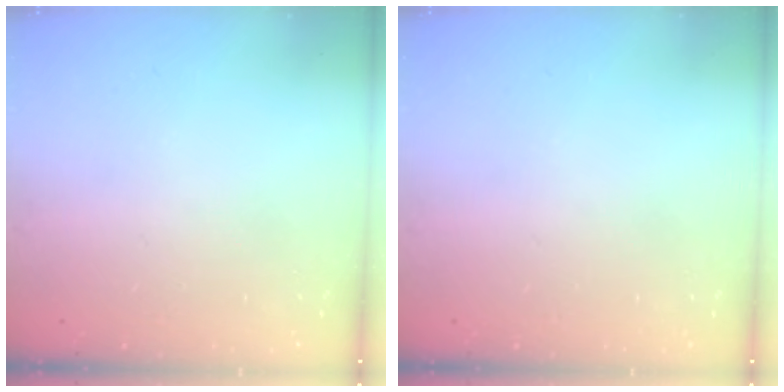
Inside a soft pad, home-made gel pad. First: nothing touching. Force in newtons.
{"total": 0.0}